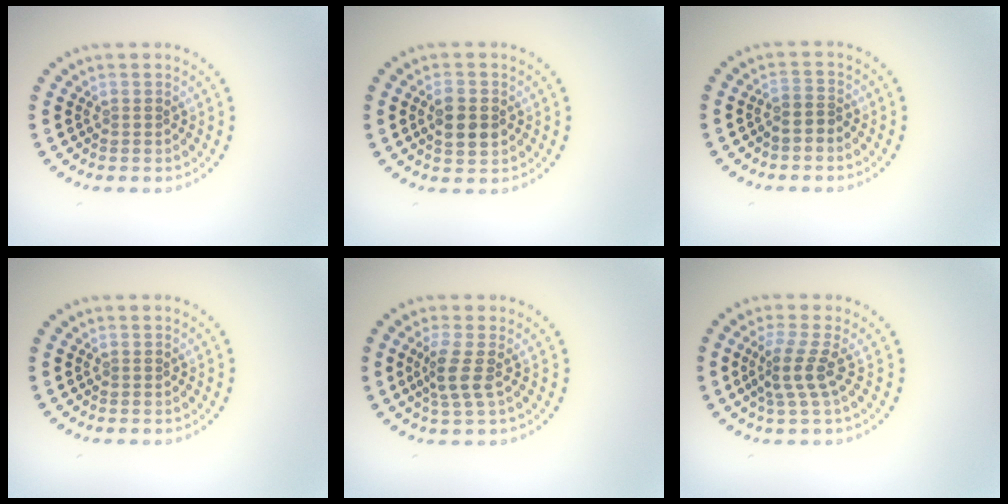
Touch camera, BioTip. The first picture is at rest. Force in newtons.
{"total": 3.1, "press": 3.1, "slide": 0.2}
{"total": 1.1, "press": 0.9, "slide": 0.7}
{"total": 0.0}
{"total": 2.5, "press": 1.9, "slide": 1.6}
{"total": 2.9, "press": 2.1, "slide": 2.0}